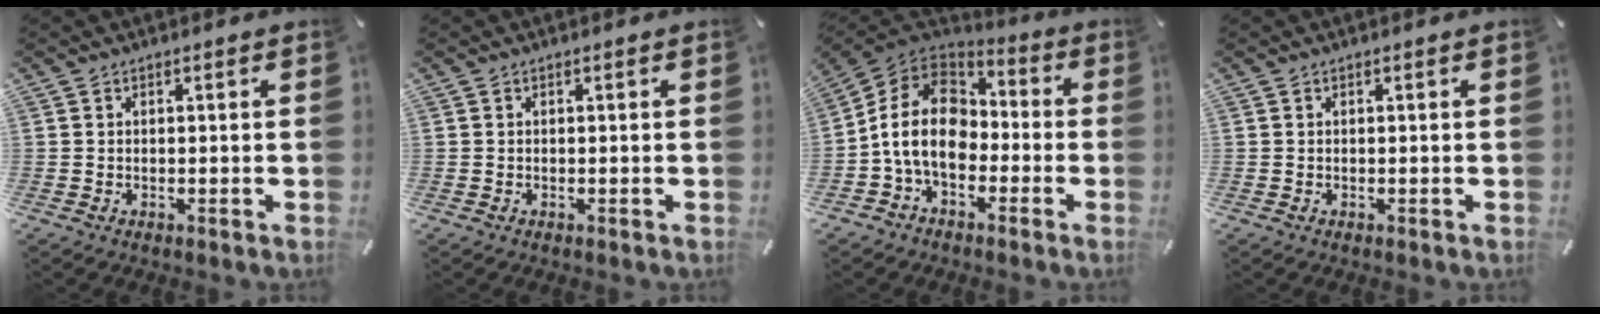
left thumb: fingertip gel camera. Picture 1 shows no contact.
{"total": 0.0}
{"total": 13.4, "force": [-3.5, 9.7, 8.6], "torque": [-0.192, 0.034, -0.070]}
{"total": 0.0}